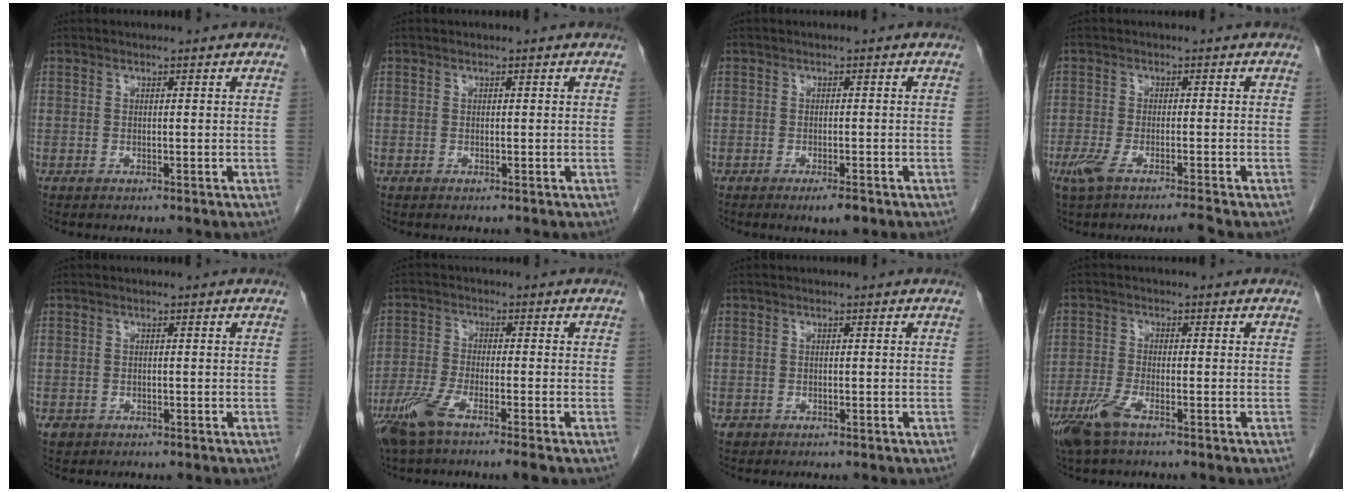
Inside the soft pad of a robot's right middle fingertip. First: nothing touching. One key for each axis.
{"total": 0.0}
{"total": 2.5, "fx": -1.6, "fy": 0.5, "fz": 1.9, "tx": -0.026, "ty": -0.001, "tz": -0.023}
{"total": 4.9, "fx": -3.6, "fy": 0.0, "fz": 3.4, "tx": -0.065, "ty": -0.011, "tz": -0.068}
{"total": 1.4, "fx": -0.6, "fy": 1.2, "fz": 0.3, "tx": -0.006, "ty": 0.004, "tz": -0.005}
{"total": 6.9, "fx": -4.4, "fy": 0.5, "fz": 5.2, "tx": -0.111, "ty": -0.012, "tz": -0.088}
{"total": 0.8, "fx": -0.3, "fy": 0.7, "fz": 0.1, "tx": 0.000, "ty": 0.004, "tz": -0.004}
{"total": 5.5, "fx": -3.5, "fy": 1.3, "fz": 4.1, "tx": -0.096, "ty": -0.013, "tz": -0.067}